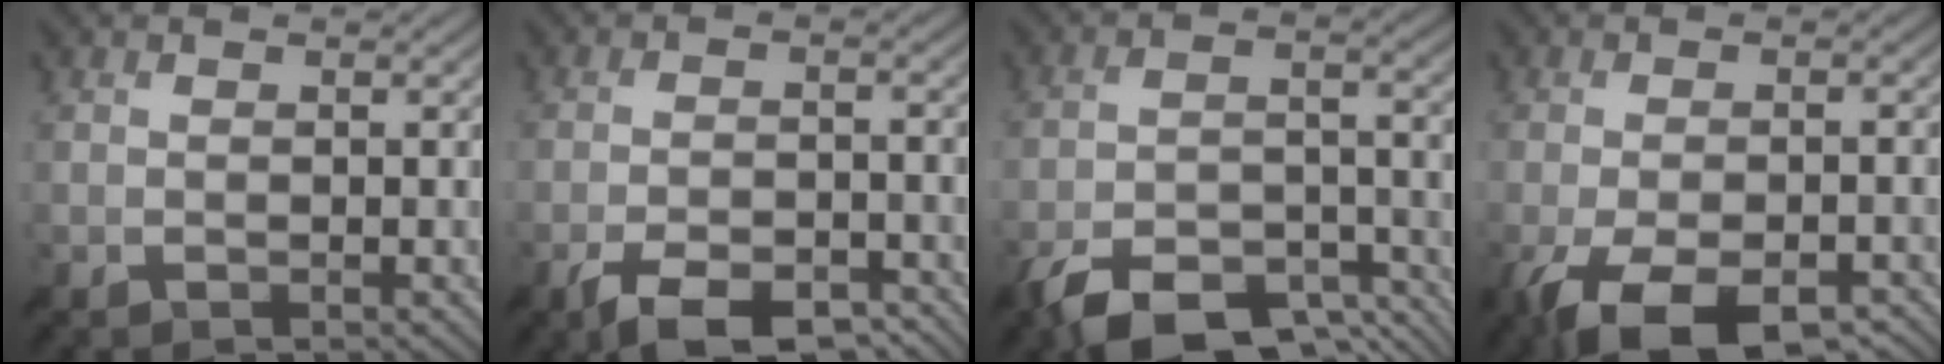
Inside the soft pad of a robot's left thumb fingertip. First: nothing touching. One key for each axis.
{"total": 8.6, "fx": -5.8, "fy": 2.7, "fz": 5.7, "tx": -0.100, "ty": 0.000, "tz": -0.098}
{"total": 11.7, "fx": -8.2, "fy": 4.4, "fz": 7.2, "tx": -0.130, "ty": -0.009, "tz": -0.150}
{"total": 11.1, "fx": -6.4, "fy": 4.3, "fz": 8.0, "tx": -0.156, "ty": -0.023, "tz": -0.100}